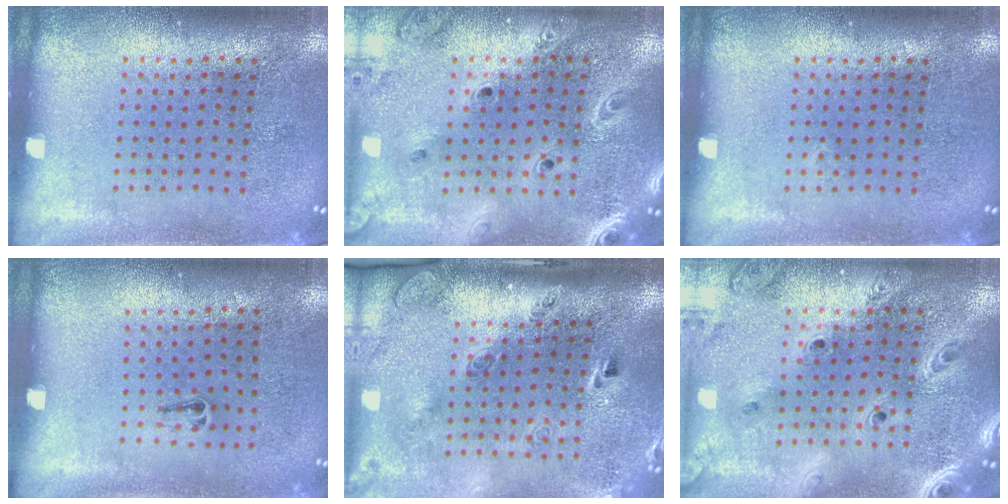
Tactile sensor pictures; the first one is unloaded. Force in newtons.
{"total": 2.4, "press": 2.1, "slide": 1.1}
{"total": 0.0}
{"total": 0.5, "press": 0.2, "slide": 0.5}
{"total": 2.9, "press": 2.0, "slide": 2.1}
{"total": 3.0, "press": 2.5, "slide": 1.6}